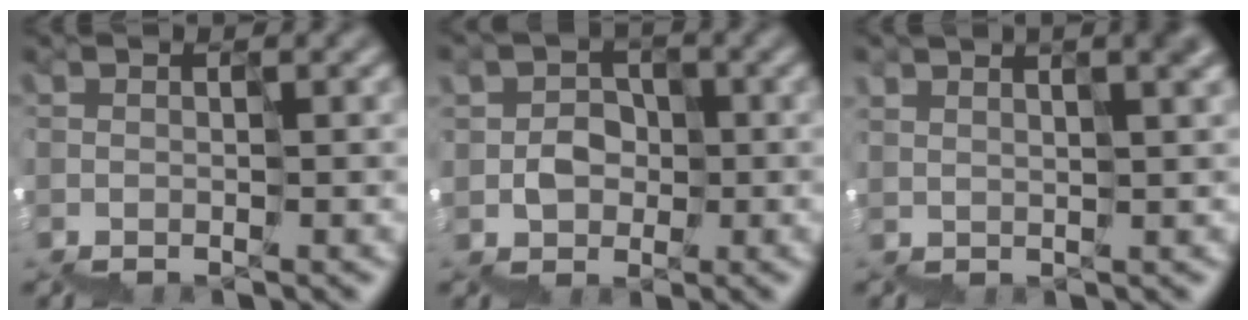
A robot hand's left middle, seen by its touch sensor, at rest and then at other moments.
{"total": 2.4, "force": [0.3, 2.4, 0.3], "torque": [0.003, 0.012, 0.006]}
{"total": 5.6, "force": [2.2, 2.8, 4.3], "torque": [-0.017, 0.026, 0.035]}